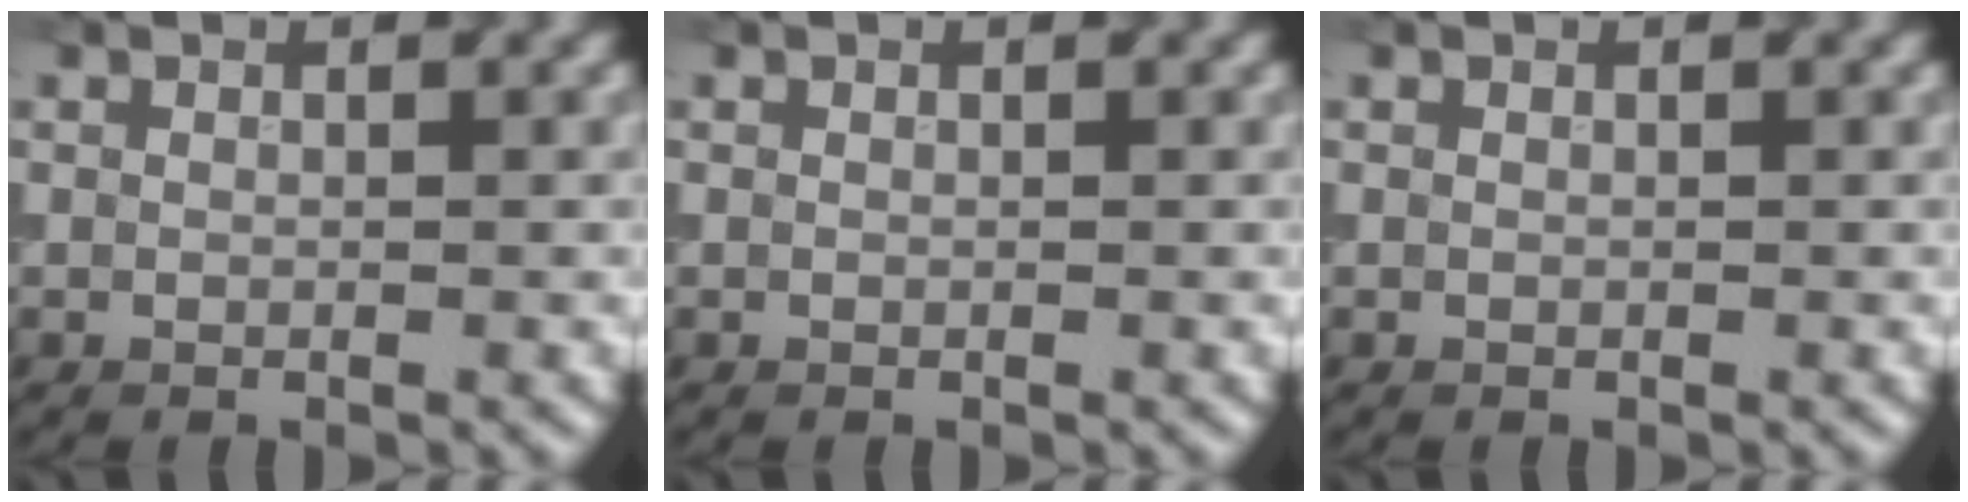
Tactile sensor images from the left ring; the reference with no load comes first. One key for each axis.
{"total": 0.0}
{"total": 0.0}